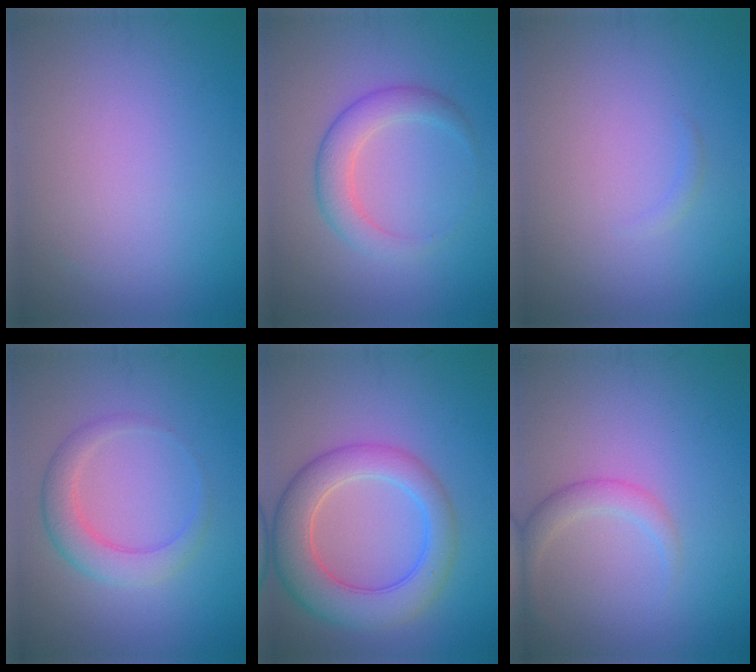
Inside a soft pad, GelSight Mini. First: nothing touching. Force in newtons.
{"total": 3.2, "press": 3.2, "slide": 0.3}
{"total": 0.5, "press": 0.5, "slide": 0.1}
{"total": 3.3, "press": 3.3, "slide": 0.2}
{"total": 6.8, "press": 6.8, "slide": 0.5}
{"total": 2.0, "press": 2.0, "slide": 0.0}